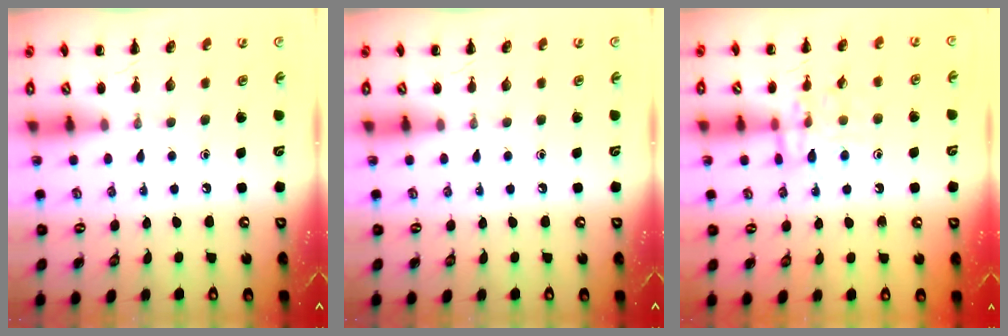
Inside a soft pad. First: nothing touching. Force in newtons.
{"total": 0.0}
{"total": 11.4, "press": 11.4, "slide": 0.7}